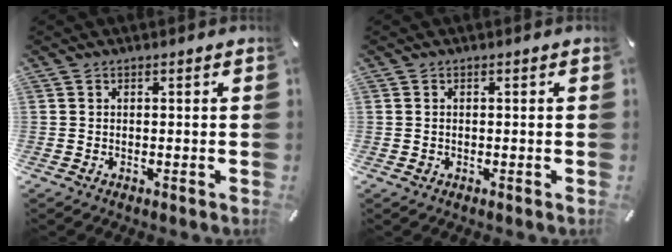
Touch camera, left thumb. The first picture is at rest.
{"total": 0.8, "force": [-0.2, 0.6, 0.4], "torque": [-0.007, 0.003, -0.005]}